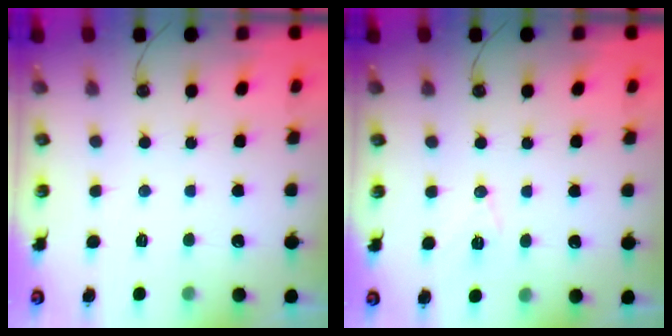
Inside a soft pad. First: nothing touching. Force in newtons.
{"total": 7.2, "press": 6.2, "slide": 3.7}